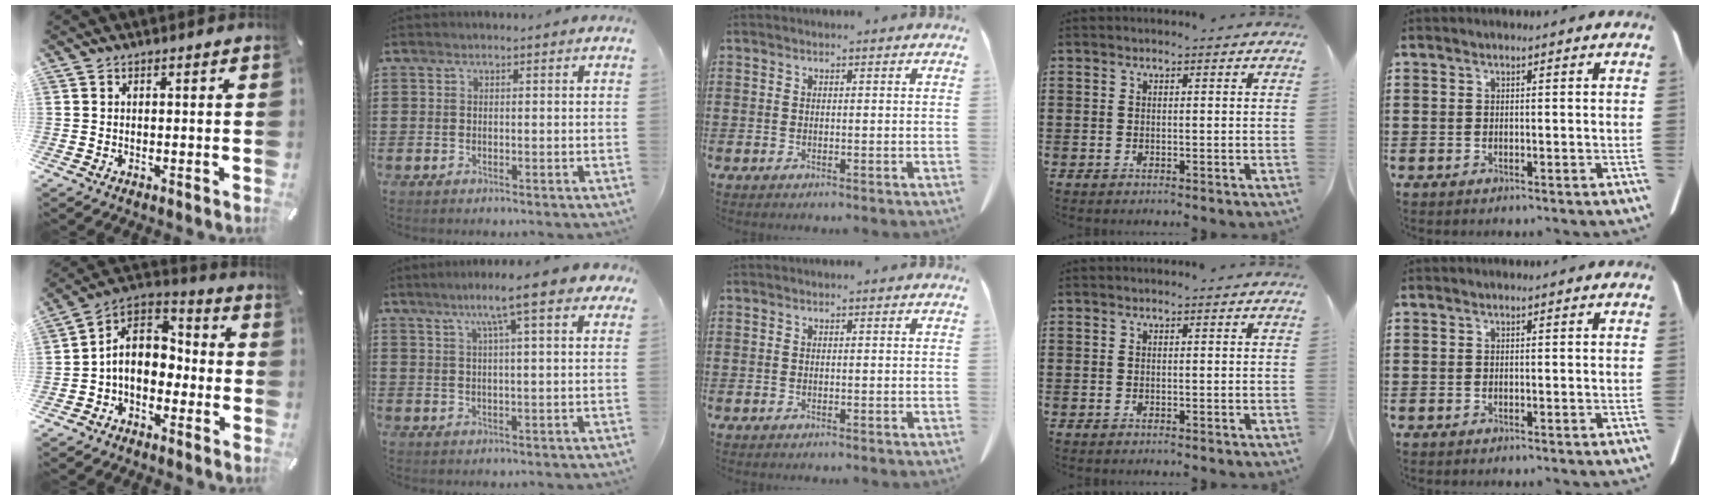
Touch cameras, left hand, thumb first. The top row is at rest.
{"thumb": {"total": 9.1, "force": [-2.0, 7.3, 5.1], "torque": [-0.104, 0.015, -0.038]}, "index": {"total": 9.1, "force": [5.4, 0.8, 7.3], "torque": [-0.138, 0.000, 0.088]}}